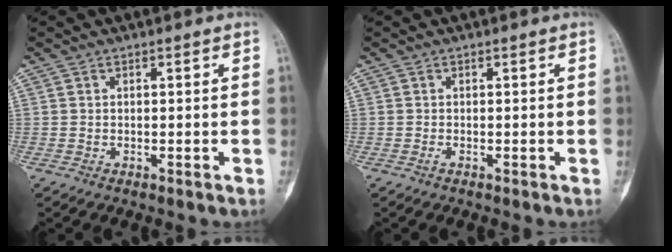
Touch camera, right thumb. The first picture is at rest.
{"total": 0.0}